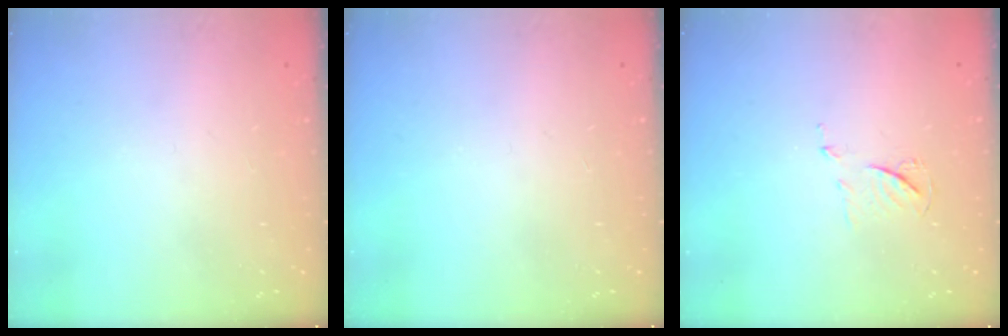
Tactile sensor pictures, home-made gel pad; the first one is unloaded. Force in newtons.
{"total": 0.0}
{"total": 6.1, "press": 6.0, "slide": 0.7}